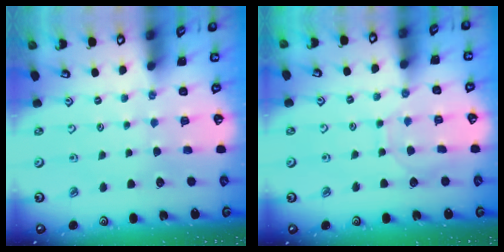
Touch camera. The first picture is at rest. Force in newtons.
{"total": 5.9, "press": 5.9, "slide": 0.6}